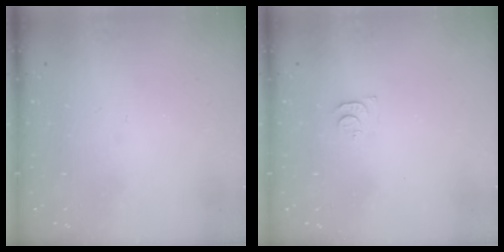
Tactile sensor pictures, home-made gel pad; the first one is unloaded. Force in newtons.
{"total": 3.7, "press": 3.6, "slide": 0.4}